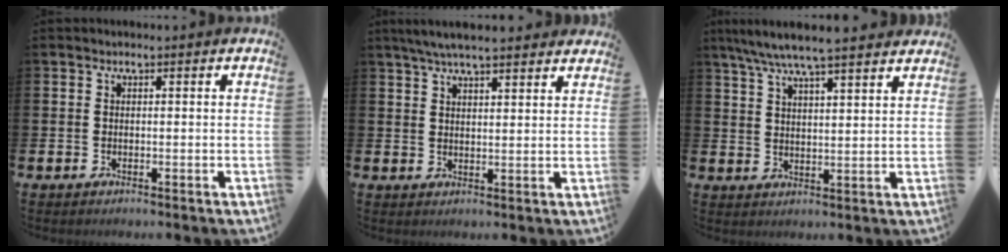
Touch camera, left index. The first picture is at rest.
{"total": 5.3, "force": [4.9, 0.7, 1.9], "torque": [-0.044, -0.014, 0.088]}
{"total": 7.1, "force": [6.6, 0.4, 2.7], "torque": [-0.065, -0.027, 0.117]}